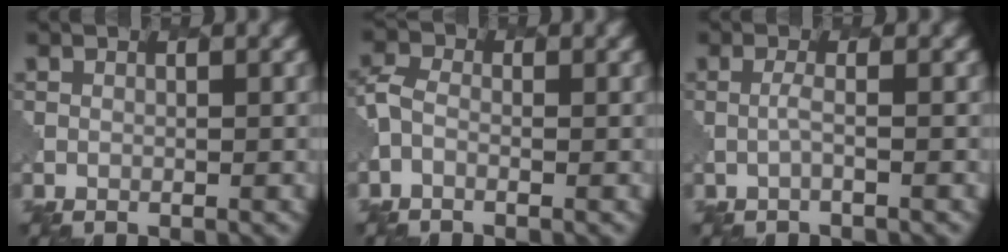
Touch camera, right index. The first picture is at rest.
{"total": 1.8, "force": [-0.8, 1.2, 1.1], "torque": [-0.031, -0.004, -0.026]}
{"total": 1.0, "force": [-0.1, 0.1, 0.9], "torque": [-0.017, 0.000, -0.007]}